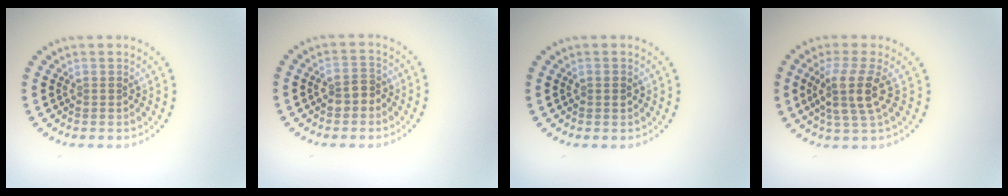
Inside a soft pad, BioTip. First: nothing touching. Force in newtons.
{"total": 2.1, "press": 2.0, "slide": 0.4}
{"total": 1.0, "press": 1.0, "slide": 0.1}
{"total": 3.7, "press": 3.0, "slide": 2.2}